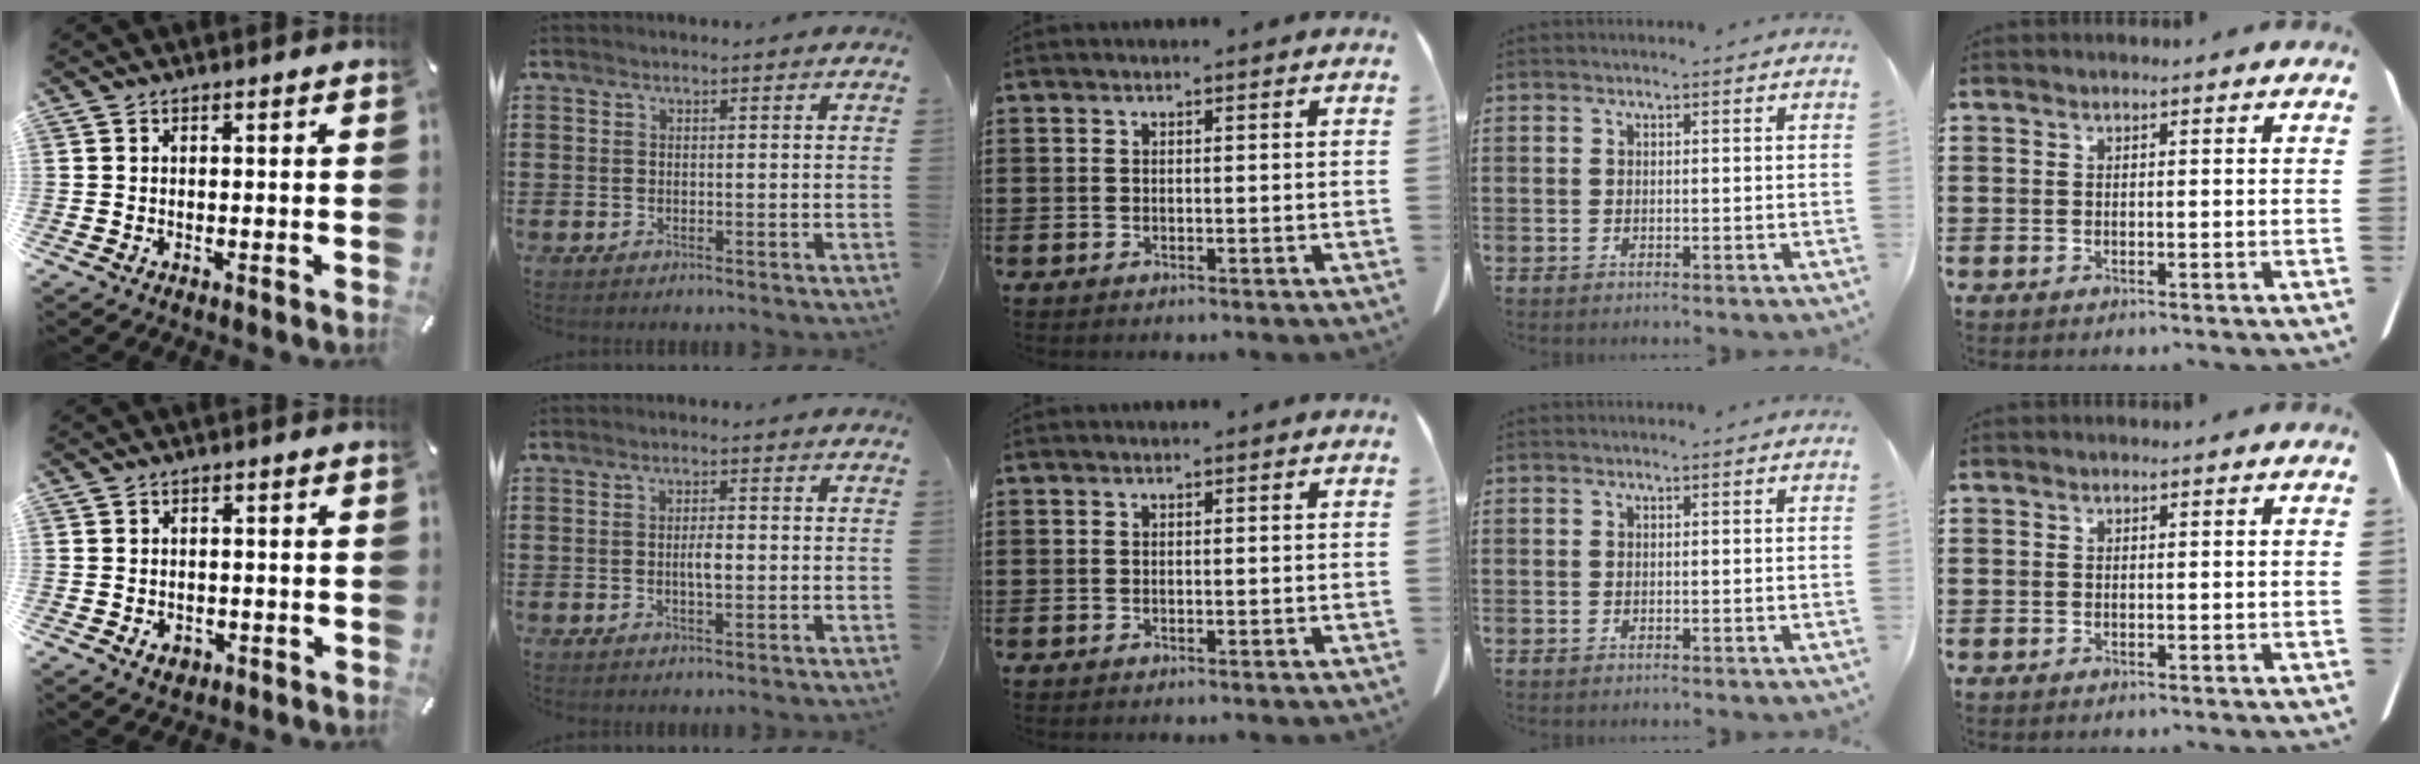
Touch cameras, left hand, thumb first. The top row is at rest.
{"thumb": {"total": 2.9, "force": [-1.2, 2.2, 1.3], "torque": [-0.021, 0.004, -0.020]}, "index": {"total": 2.7, "force": [-0.2, 0.8, 2.5], "torque": [-0.048, 0.001, -0.005]}}